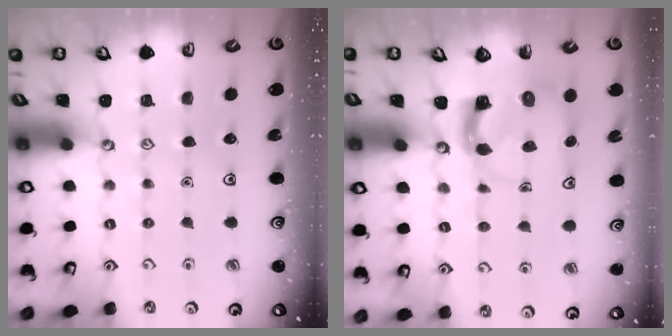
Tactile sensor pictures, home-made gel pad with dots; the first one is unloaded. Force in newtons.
{"total": 3.5, "press": 3.5, "slide": 0.4}